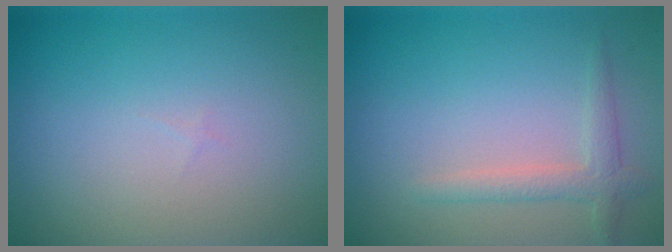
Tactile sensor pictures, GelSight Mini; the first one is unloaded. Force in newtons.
{"total": 2.1, "press": 2.1, "slide": 0.1}